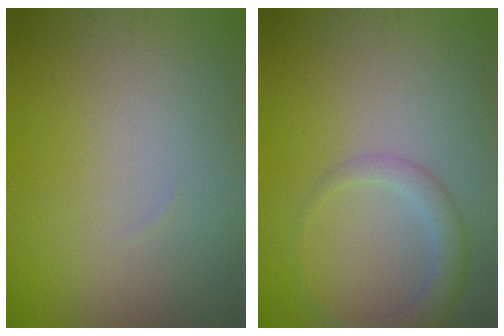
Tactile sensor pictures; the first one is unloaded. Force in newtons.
{"total": 2.5, "press": 2.5, "slide": 0.1}